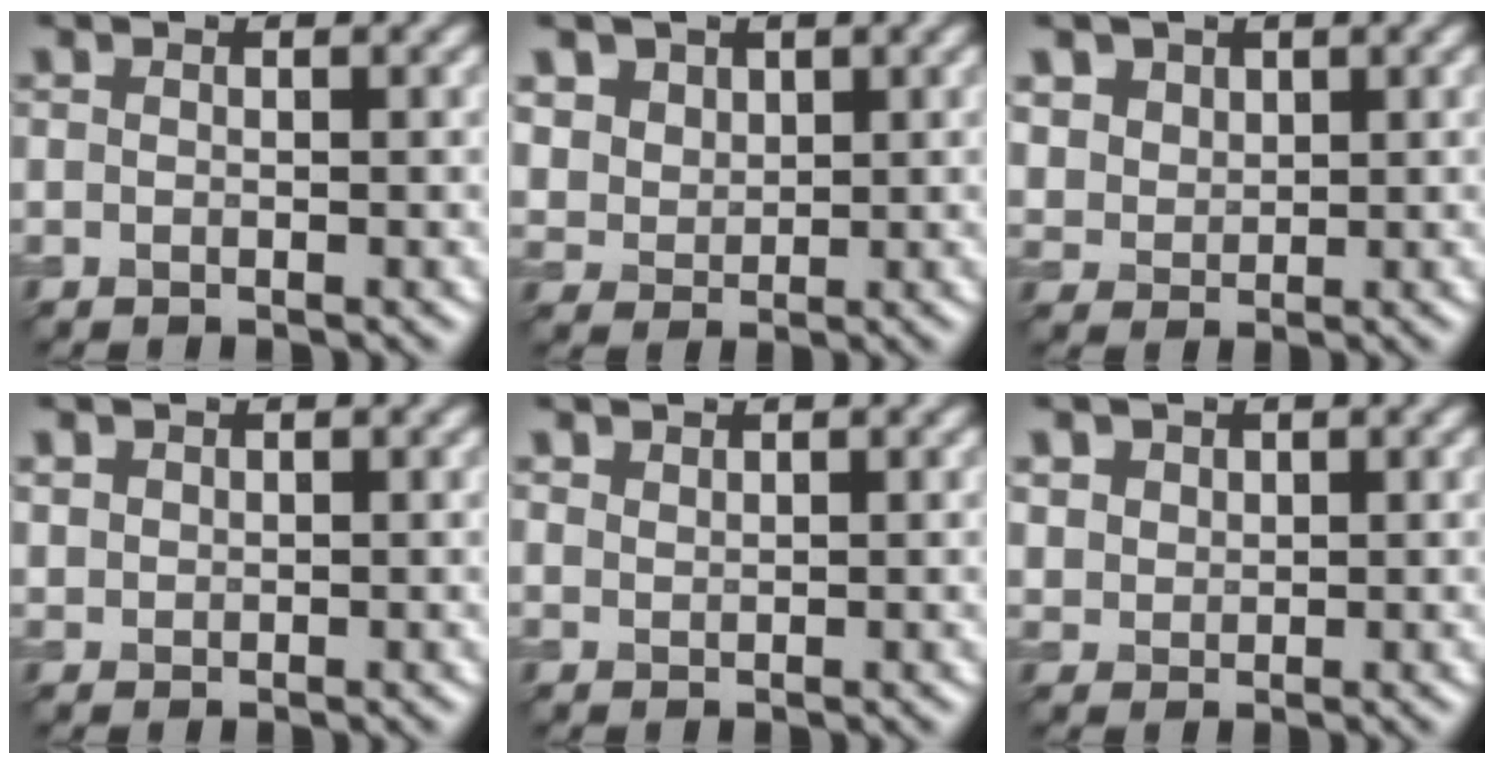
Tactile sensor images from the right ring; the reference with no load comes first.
{"total": 4.5, "force": [2.5, 3.4, 1.6], "torque": [-0.064, -0.003, 0.058]}
{"total": 4.1, "force": [2.3, 3.0, 1.4], "torque": [-0.063, 0.000, 0.056]}
{"total": 1.1, "force": [0.6, 0.9, 0.2], "torque": [-0.005, -0.002, 0.017]}
{"total": 1.1, "force": [0.9, 0.4, 0.2], "torque": [-0.009, 0.000, 0.022]}
{"total": 3.1, "force": [1.7, 2.3, 1.2], "torque": [-0.045, 0.004, 0.042]}